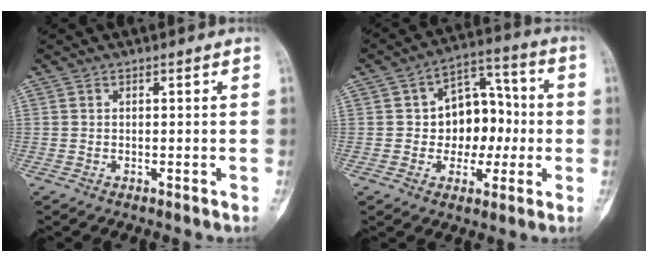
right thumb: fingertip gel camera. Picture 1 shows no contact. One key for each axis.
{"total": 12.7, "fx": -0.6, "fy": 9.3, "fz": 8.7, "tx": -0.066, "ty": 0.038, "tz": -0.012}